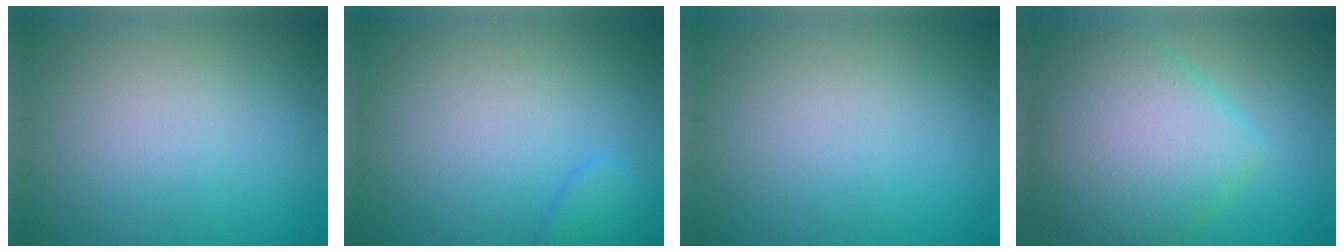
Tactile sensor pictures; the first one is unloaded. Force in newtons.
{"total": 1.9, "press": 1.9, "slide": 0.1}
{"total": 0.0}
{"total": 9.5, "press": 9.5, "slide": 0.4}